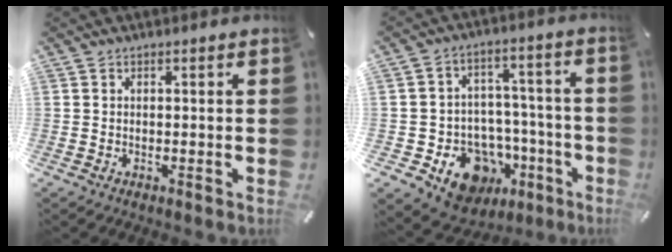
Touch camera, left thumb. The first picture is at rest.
{"total": 13.2, "force": [-6.5, 10.3, 5.2], "torque": [-0.051, 0.035, -0.097]}